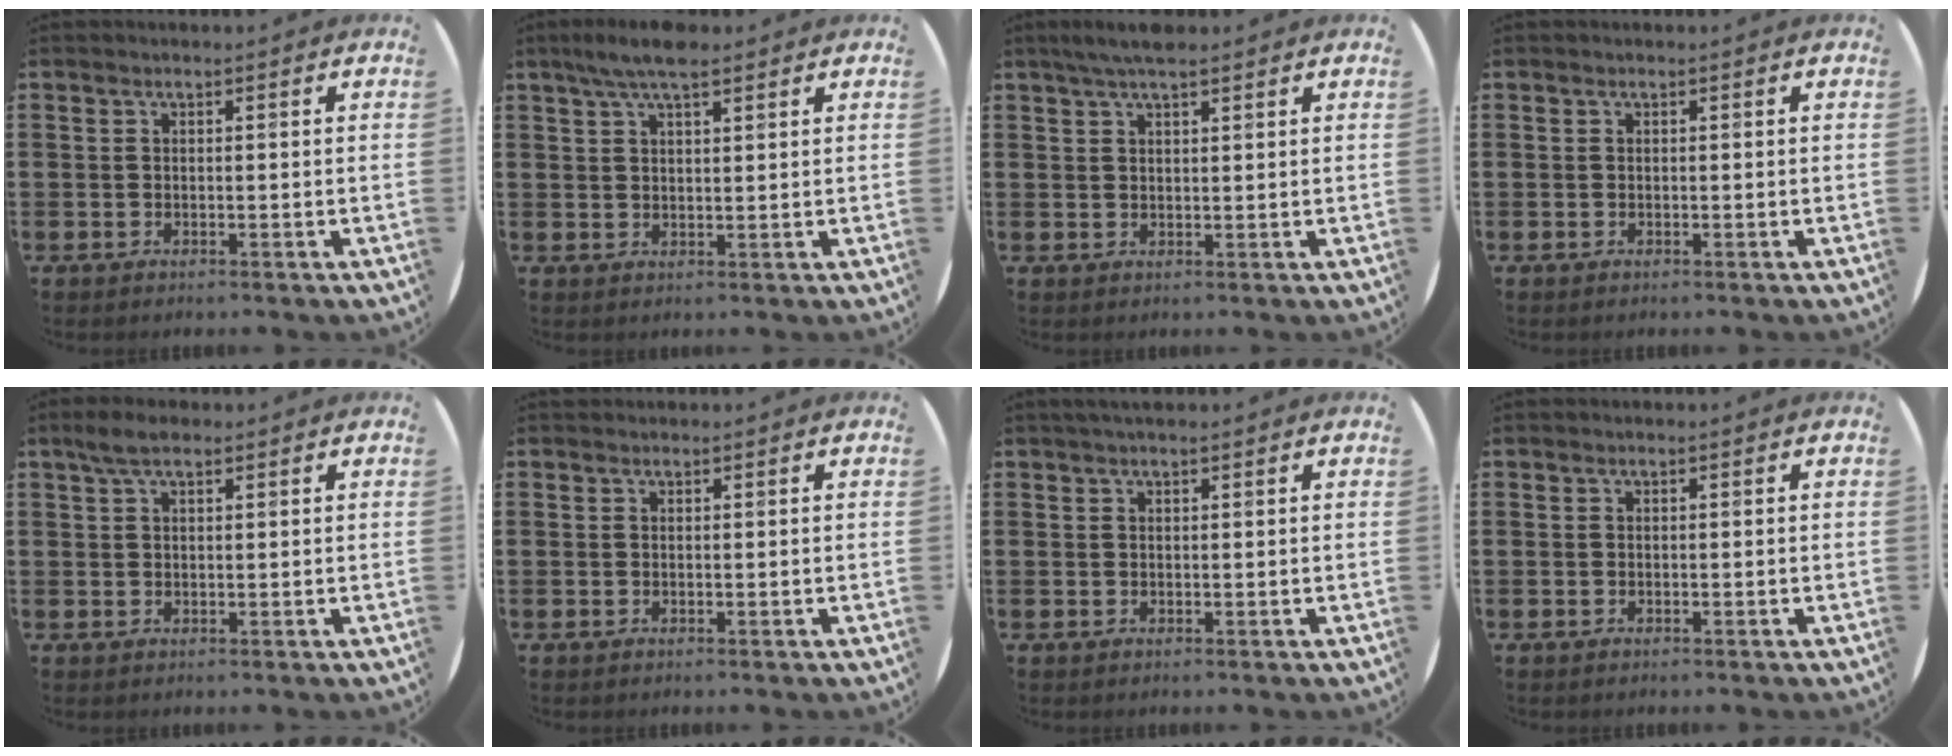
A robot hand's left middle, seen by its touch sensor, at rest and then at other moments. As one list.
[{"total": 4.8, "force": [3.6, 1.3, 2.8], "torque": [-0.053, 0.000, 0.063]}, {"total": 3.1, "force": [2.6, 0.6, 1.7], "torque": [-0.038, 0.004, 0.046]}, {"total": 0.0}, {"total": 3.0, "force": [2.1, 1.1, 1.9], "torque": [-0.033, 0.004, 0.035]}, {"total": 0.0}, {"total": 0.8, "force": [0.7, 0.0, 0.4], "torque": [-0.007, 0.003, 0.013]}, {"total": 0.0}]